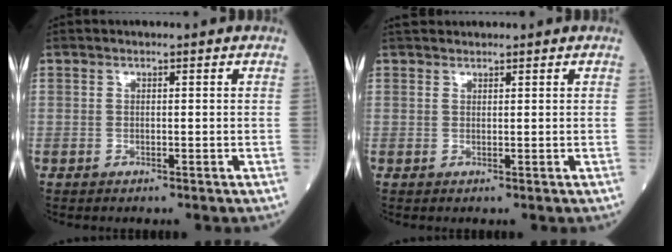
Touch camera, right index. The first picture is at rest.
{"total": 1.9, "force": [1.8, 0.5, 0.3], "torque": [-0.008, 0.022, 0.036]}